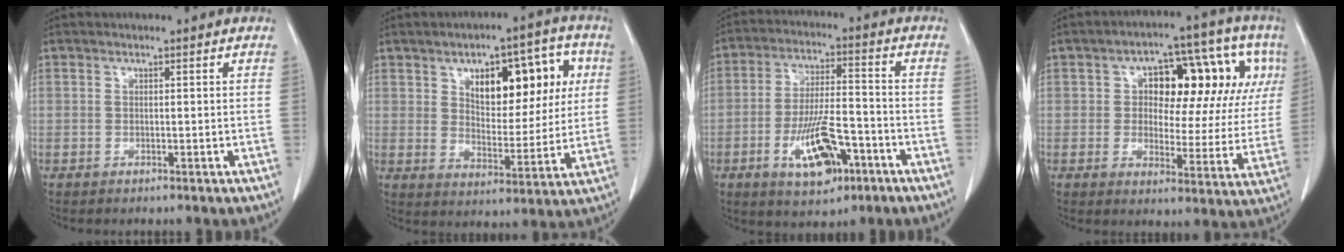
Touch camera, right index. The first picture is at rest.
{"total": 13.5, "force": [4.6, 6.3, 11.0], "torque": [-0.143, 0.027, 0.074]}
{"total": 11.4, "force": [-5.1, 4.0, 9.3], "torque": [-0.175, 0.001, -0.082]}
{"total": 17.6, "force": [5.1, 8.1, 14.8], "torque": [-0.182, 0.042, 0.067]}